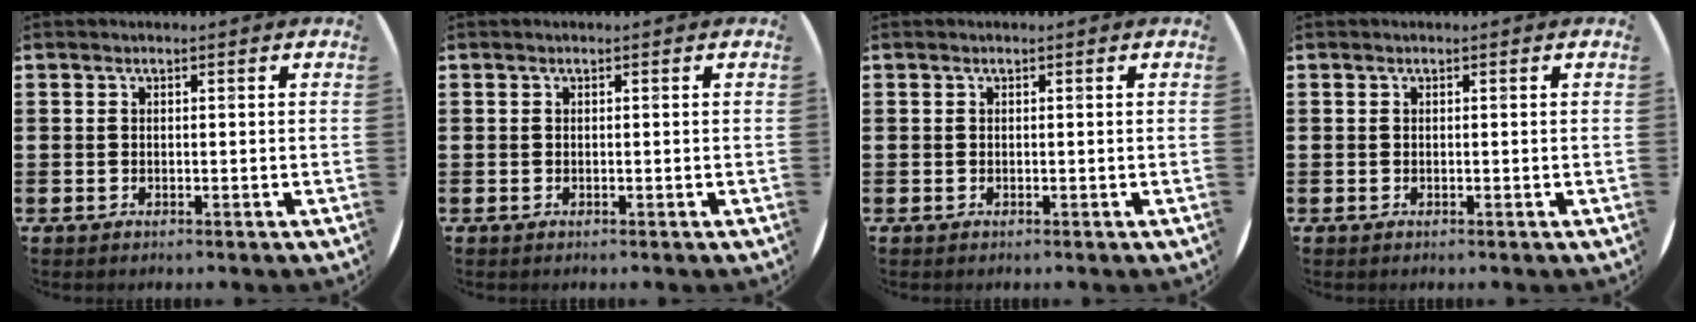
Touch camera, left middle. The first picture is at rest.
{"total": 0.0}
{"total": 0.0}
{"total": 0.0}